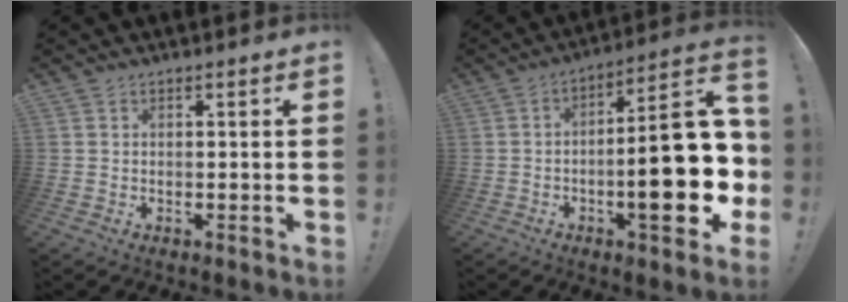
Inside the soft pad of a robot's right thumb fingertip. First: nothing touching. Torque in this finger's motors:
{"motor_torque": [2.61, 2.39, 2.30, -0.47, 0.18]}